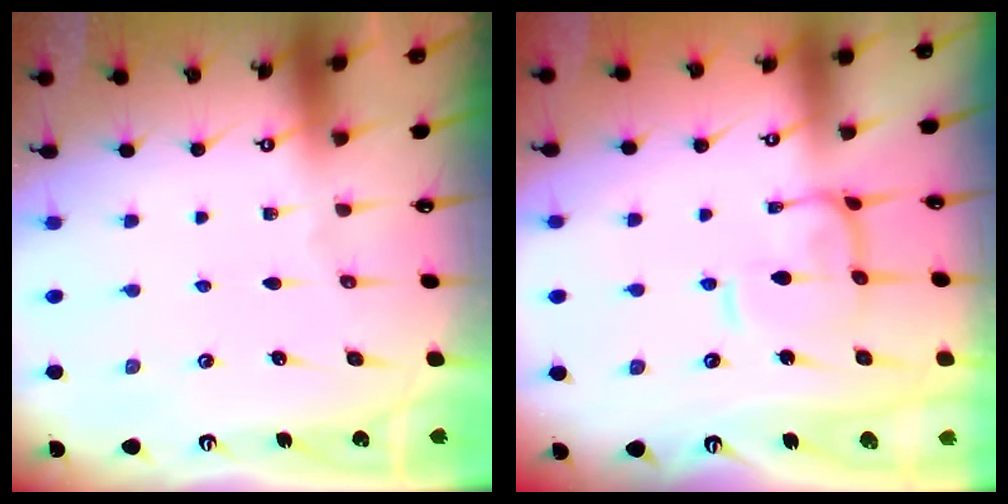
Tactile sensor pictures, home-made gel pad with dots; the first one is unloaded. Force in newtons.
{"total": 3.7, "press": 3.7, "slide": 0.5}